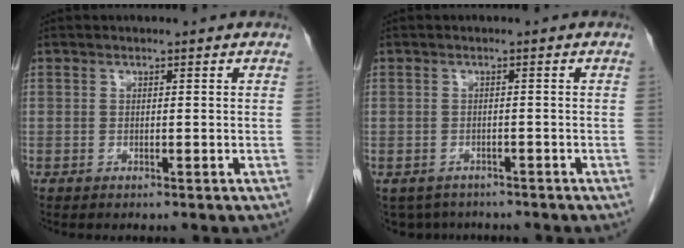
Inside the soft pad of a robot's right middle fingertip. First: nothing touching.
{"total": 5.0, "force": [-4.2, 2.6, 0.7], "torque": [-0.009, -0.005, -0.058]}